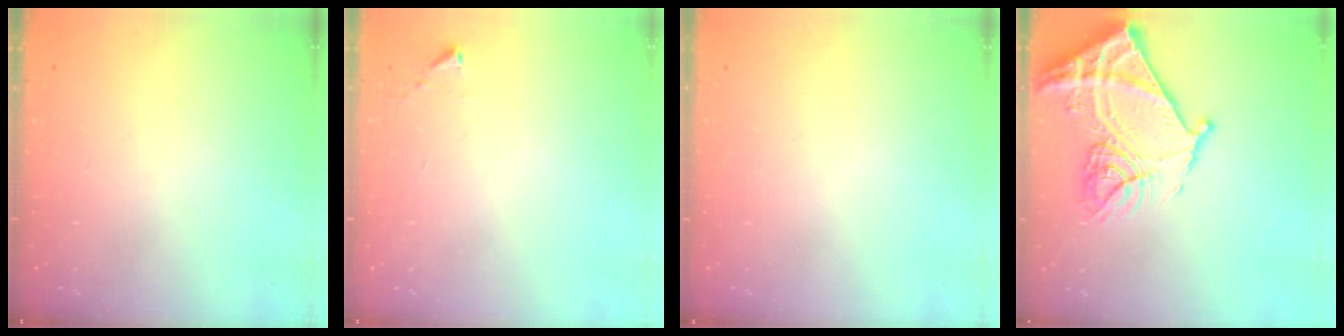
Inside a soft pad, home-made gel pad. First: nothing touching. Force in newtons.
{"total": 2.7, "press": 2.7, "slide": 0.5}
{"total": 0.0}
{"total": 19.8, "press": 19.7, "slide": 2.1}